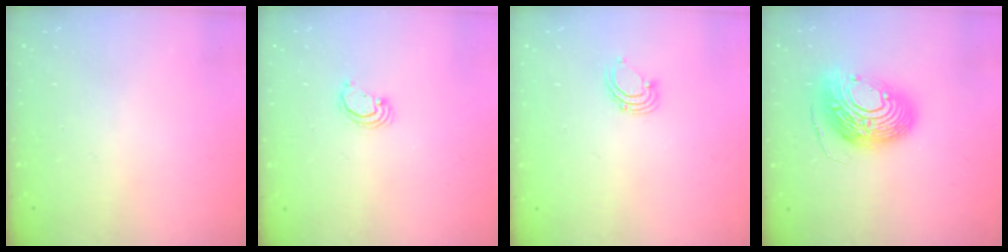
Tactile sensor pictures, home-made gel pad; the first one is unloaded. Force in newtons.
{"total": 2.7, "press": 2.7, "slide": 0.1}
{"total": 2.9, "press": 2.9, "slide": 0.2}
{"total": 17.0, "press": 16.9, "slide": 1.5}